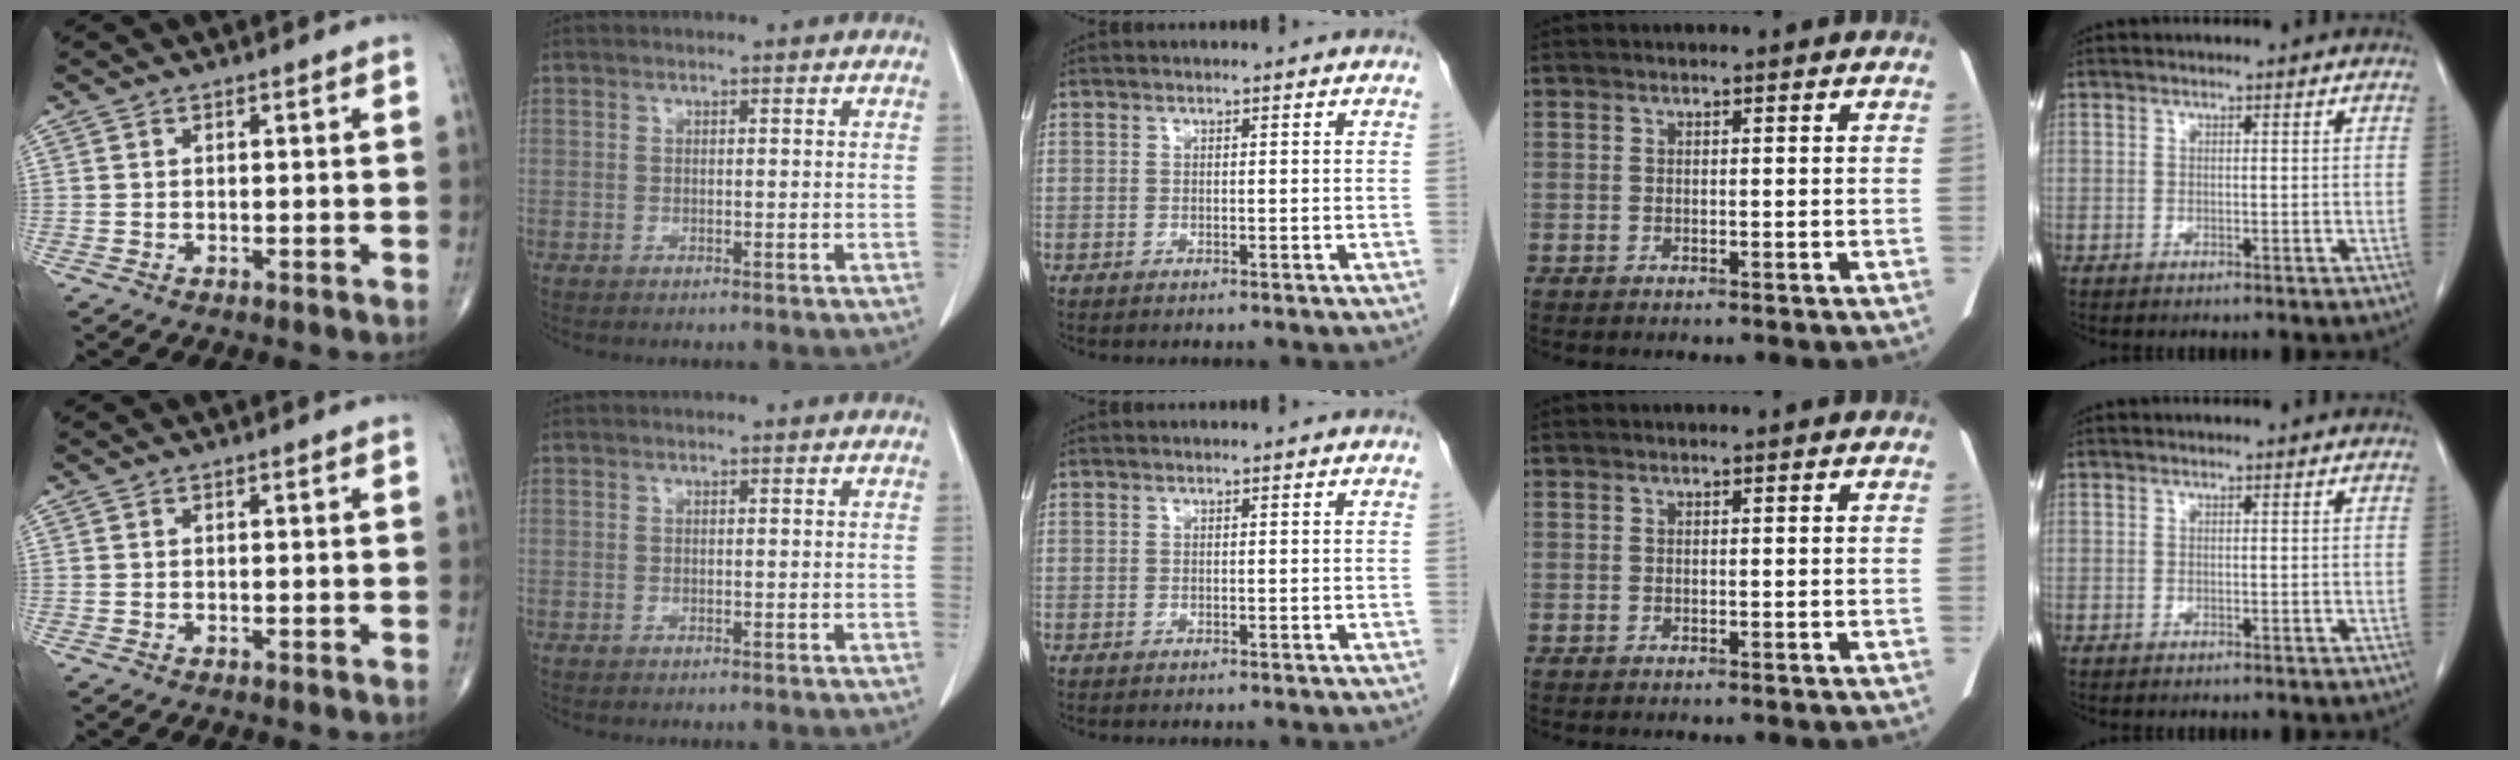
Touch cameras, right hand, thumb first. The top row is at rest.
{}